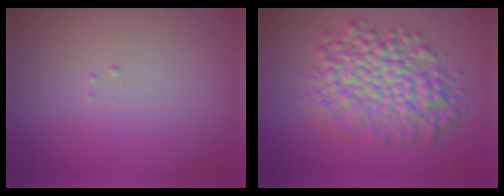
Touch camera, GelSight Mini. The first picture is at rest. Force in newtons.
{"total": 7.7, "press": 7.7, "slide": 0.1}